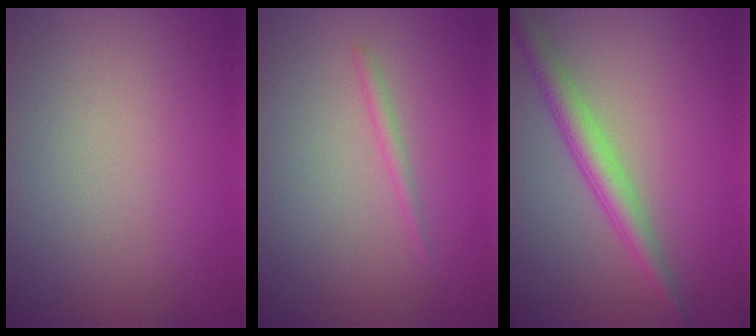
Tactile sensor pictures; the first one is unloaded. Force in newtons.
{"total": 0.9, "press": 0.9, "slide": 0.1}
{"total": 3.2, "press": 3.2, "slide": 0.1}